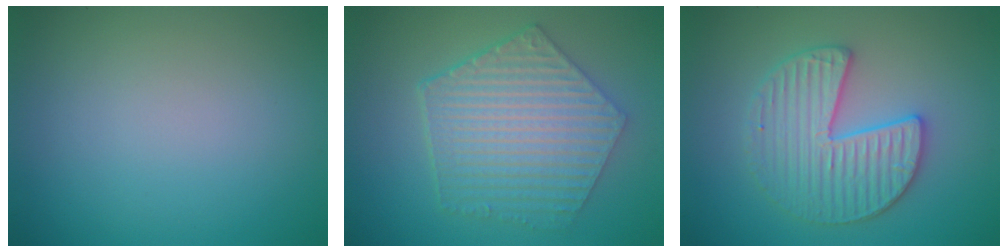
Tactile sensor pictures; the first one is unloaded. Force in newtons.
{"total": 6.6, "press": 5.1, "slide": 4.2}
{"total": 4.3, "press": 4.3, "slide": 0.6}